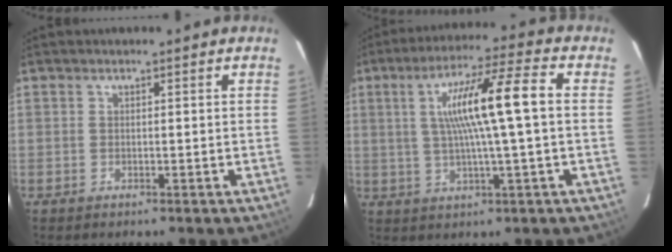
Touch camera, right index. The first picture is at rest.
{"total": 12.3, "force": [1.4, -0.2, 12.2], "torque": [-0.215, 0.016, 0.022]}